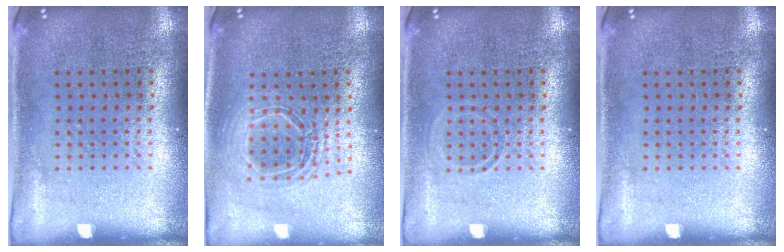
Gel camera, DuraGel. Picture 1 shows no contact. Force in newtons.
{"total": 1.6, "press": 1.4, "slide": 0.9}
{"total": 0.8, "press": 0.8, "slide": 0.3}
{"total": 0.0}